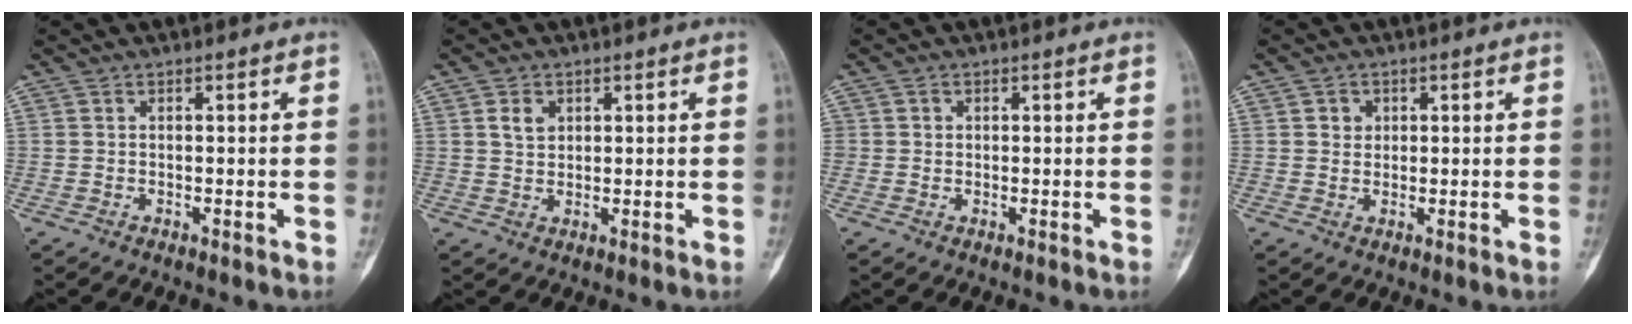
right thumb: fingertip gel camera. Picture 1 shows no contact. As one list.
[{"total": 3.2, "force": [1.2, 2.3, 1.8], "torque": [-0.021, -0.003, 0.025]}, {"total": 1.2, "force": [0.1, 1.1, 0.2], "torque": [0.006, 0.003, 0.001]}, {"total": 2.3, "force": [0.7, 2.1, 0.8], "torque": [-0.001, -0.002, 0.010]}]